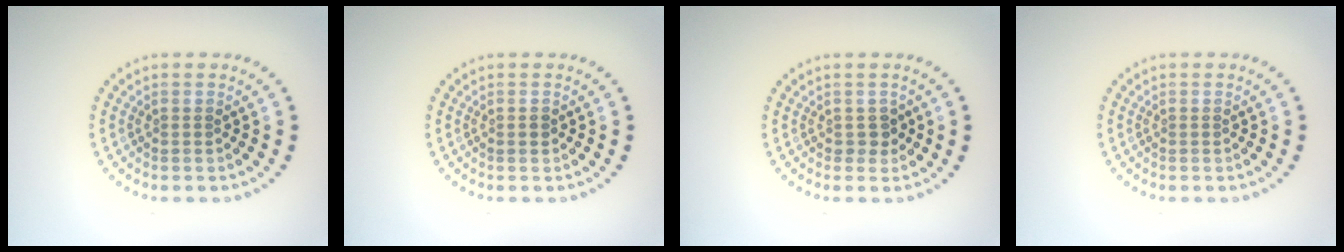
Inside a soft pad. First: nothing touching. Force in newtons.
{"total": 0.9, "press": 0.9, "slide": 0.2}
{"total": 1.1, "press": 1.0, "slide": 0.5}
{"total": 0.0}